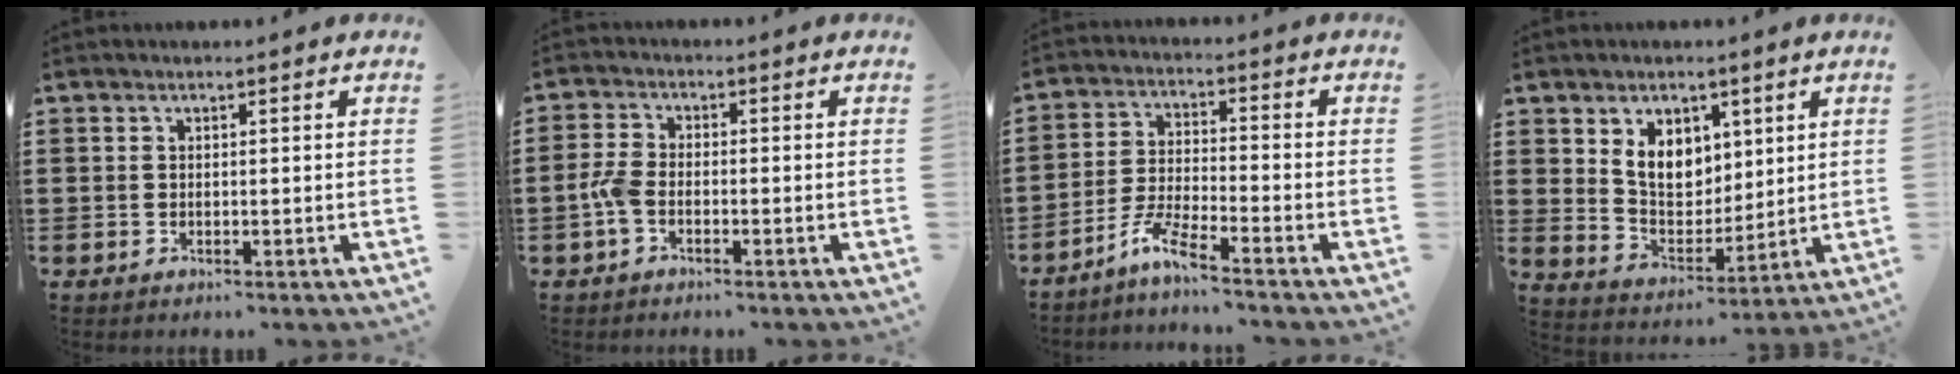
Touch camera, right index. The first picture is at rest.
{"total": 3.4, "force": [-1.3, 1.7, 2.6], "torque": [-0.069, -0.002, -0.030]}
{"total": 5.5, "force": [-4.6, -0.1, 3.0], "torque": [-0.079, -0.014, -0.095]}
{"total": 7.0, "force": [2.8, 5.2, 3.8], "torque": [-0.087, 0.007, 0.052]}